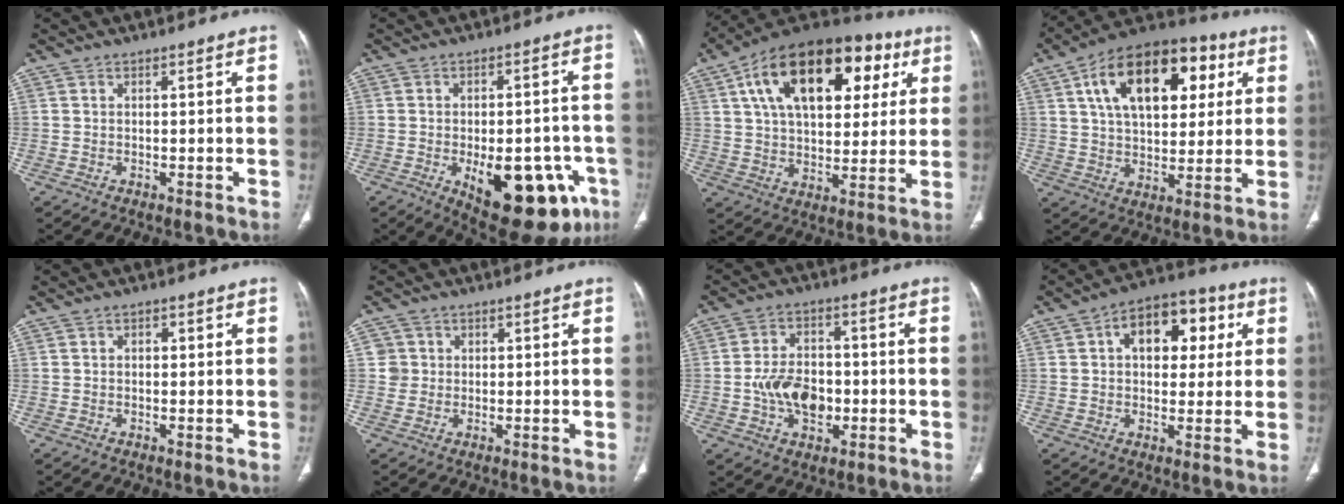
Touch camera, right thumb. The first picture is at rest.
{"total": 20.3, "force": [-7.8, 9.6, 16.1], "torque": [-0.157, 0.018, -0.086]}
{"total": 26.4, "force": [9.9, 14.8, 19.6], "torque": [-0.282, 0.019, 0.152]}
{"total": 22.1, "force": [7.7, 12.6, 16.4], "torque": [-0.226, 0.003, 0.116]}
{"total": 0.8, "force": [0.1, 0.6, 0.5], "torque": [-0.001, -0.001, -0.001]}
{"total": 2.7, "force": [0.5, 2.7, -0.1], "torque": [0.024, 0.004, 0.005]}
{"total": 10.3, "force": [-2.0, 6.9, 7.4], "torque": [-0.105, 0.017, -0.033]}
{"total": 13.1, "force": [3.7, 8.3, 9.4], "torque": [-0.092, 0.013, 0.048]}